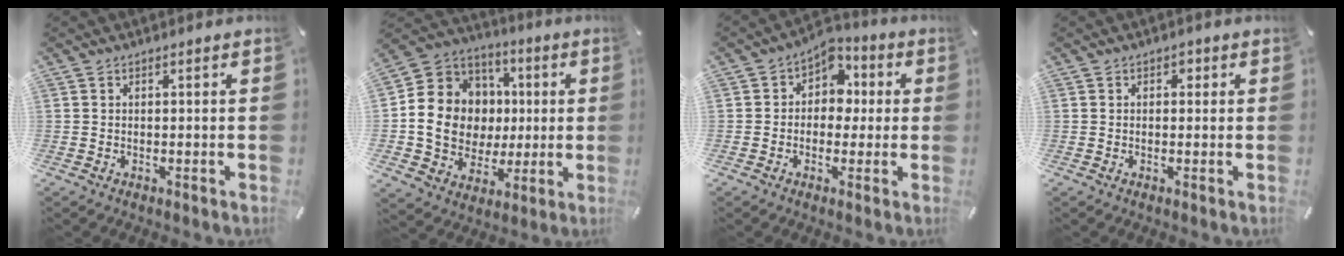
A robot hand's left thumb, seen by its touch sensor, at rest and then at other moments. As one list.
[{"total": 15.1, "force": [-0.2, 14.0, 5.6], "torque": [-0.101, -0.004, 0.012]}, {"total": 6.8, "force": [0.6, 6.0, 3.0], "torque": [-0.048, -0.005, 0.006]}, {"total": 1.3, "force": [0.1, 1.2, 0.6], "torque": [-0.006, 0.006, -0.003]}]